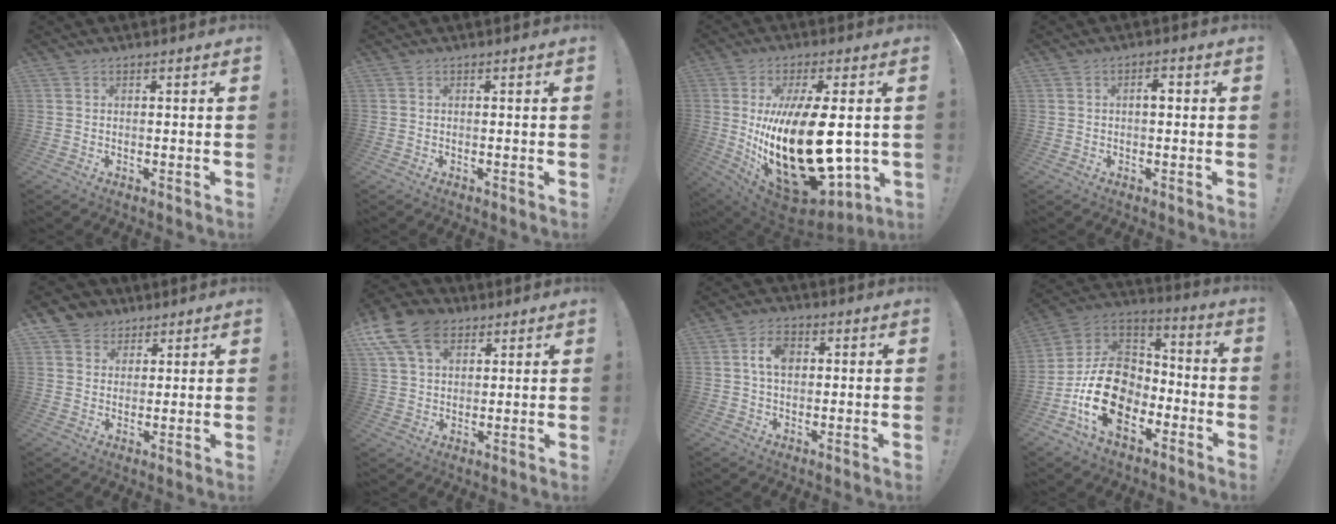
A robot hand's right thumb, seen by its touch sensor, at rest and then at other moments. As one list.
[{"total": 0.0}, {"total": 28.7, "force": [-0.4, 12.3, 25.9], "torque": [-0.492, -0.020, 0.009]}, {"total": 2.8, "force": [-0.2, 1.3, 2.5], "torque": [-0.037, 0.006, -0.010]}, {"total": 6.0, "force": [3.5, 4.9, 0.4], "torque": [-0.007, -0.024, 0.069]}, {"total": 14.9, "force": [7.1, 10.1, 8.3], "torque": [-0.152, -0.028, 0.136]}, {"total": 6.6, "force": [1.4, 4.2, 4.9], "torque": [-0.074, 0.004, 0.022]}, {"total": 20.0, "force": [-7.3, 13.9, 12.4], "torque": [-0.228, 0.041, -0.114]}]